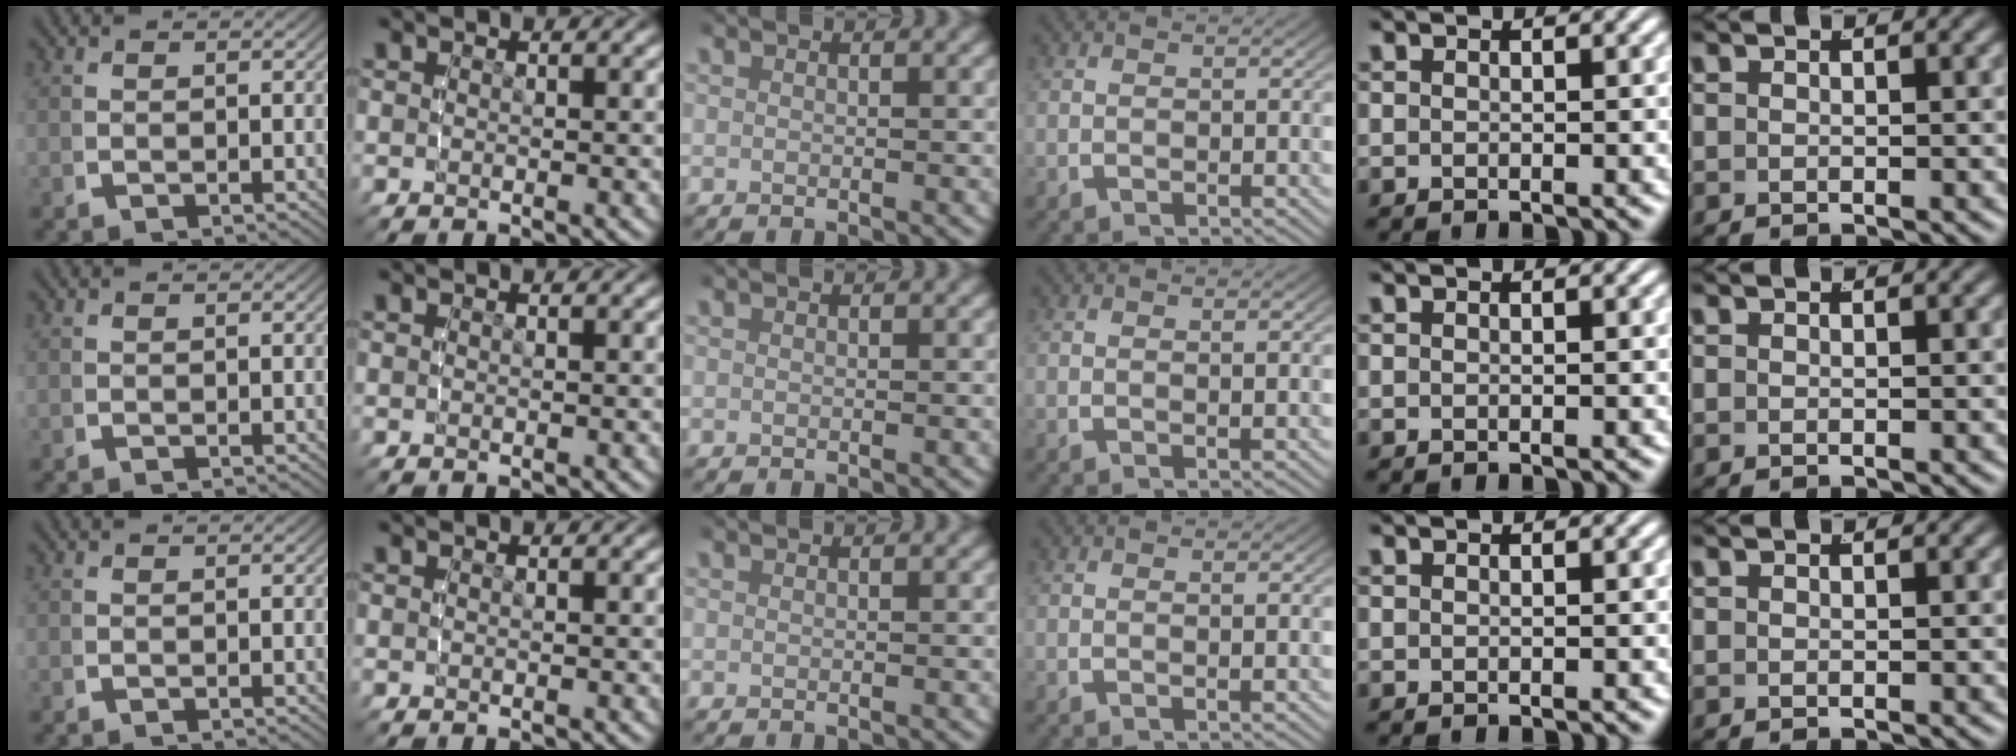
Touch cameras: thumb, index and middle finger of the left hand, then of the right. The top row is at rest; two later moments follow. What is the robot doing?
{"motion": "lift_and_place", "object": "bottle"}